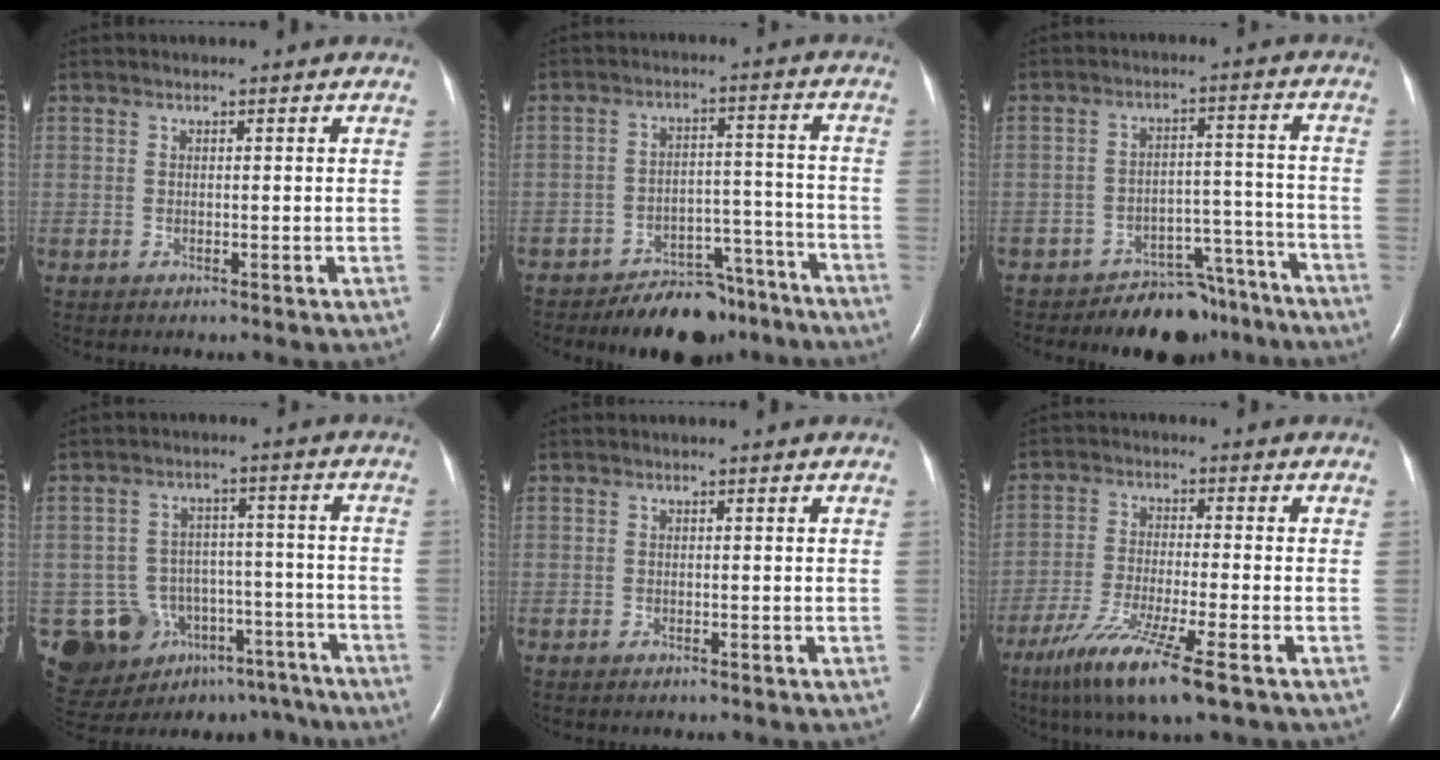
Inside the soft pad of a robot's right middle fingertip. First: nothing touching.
{"total": 11.5, "force": [-9.8, 4.7, 3.7], "torque": [-0.029, 0.032, -0.146]}
{"total": 9.9, "force": [-8.9, 4.2, 1.5], "torque": [0.010, 0.044, -0.126]}
{"total": 15.0, "force": [-8.9, 10.7, 5.5], "torque": [-0.089, 0.050, -0.120]}
{"total": 0.0}
{"total": 11.1, "force": [-6.7, 0.3, 8.8], "torque": [-0.170, -0.036, -0.120]}